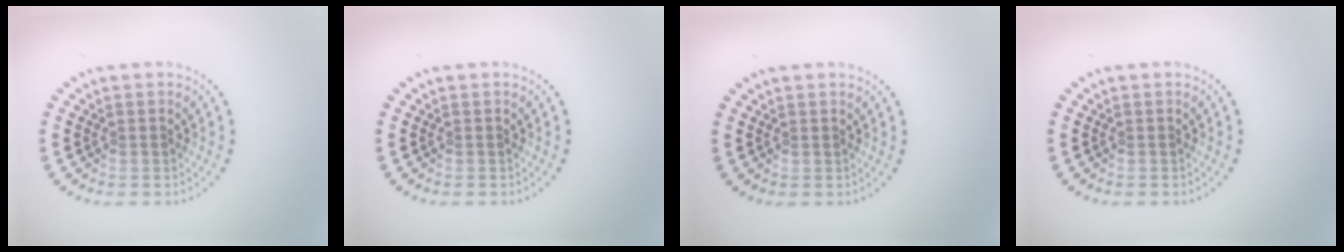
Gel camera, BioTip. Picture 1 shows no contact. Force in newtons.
{"total": 0.0}
{"total": 0.0}
{"total": 0.0}